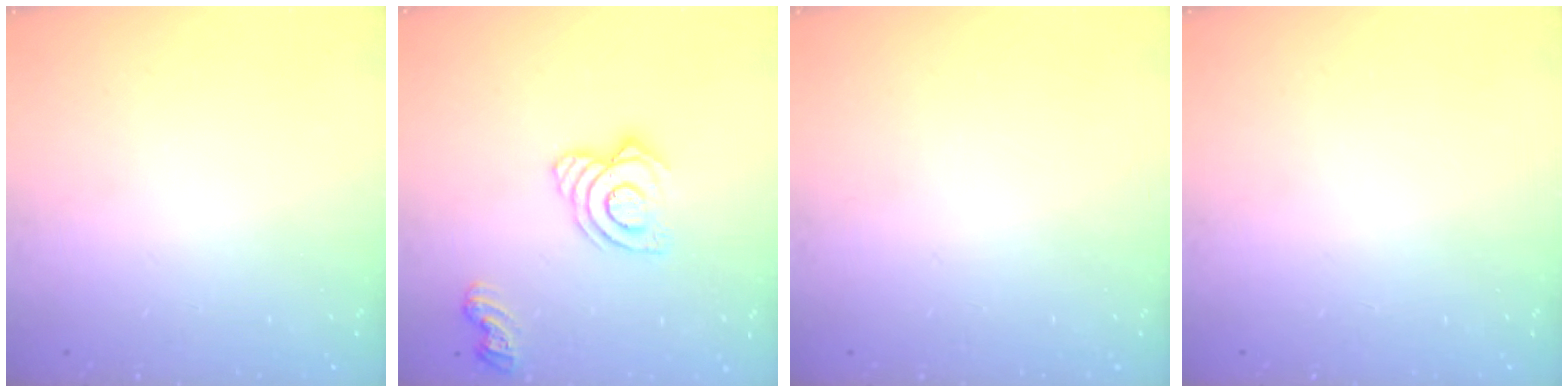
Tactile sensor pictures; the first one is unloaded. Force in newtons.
{"total": 12.2, "press": 12.1, "slide": 1.5}
{"total": 0.0}
{"total": 0.0}